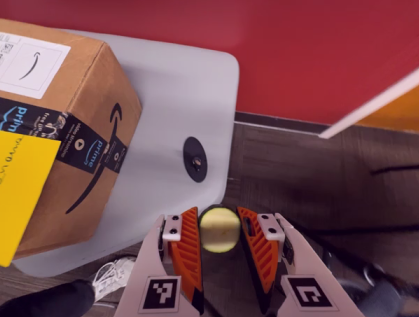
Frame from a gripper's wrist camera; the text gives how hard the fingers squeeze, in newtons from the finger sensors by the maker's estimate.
{"total": 7.5, "left": 7.3, "right": 7.6}